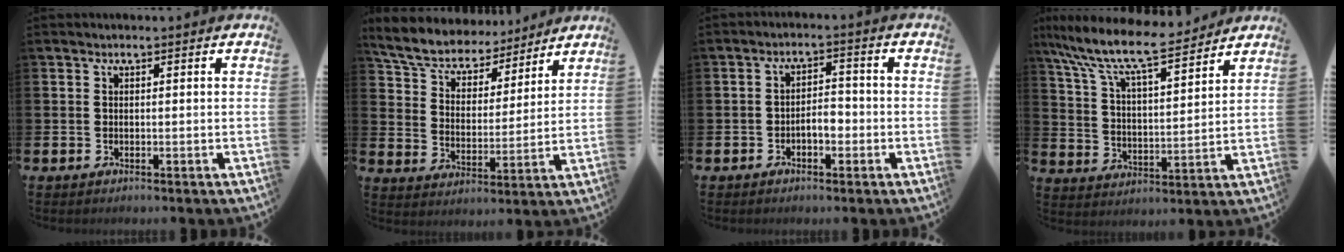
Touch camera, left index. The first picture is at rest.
{"total": 7.5, "force": [7.1, 2.3, 1.1], "torque": [-0.067, -0.047, 0.127]}
{"total": 2.3, "force": [-1.2, 1.6, 1.2], "torque": [-0.023, 0.008, -0.028]}
{"total": 10.2, "force": [9.0, 1.6, 4.5], "torque": [-0.130, -0.054, 0.155]}